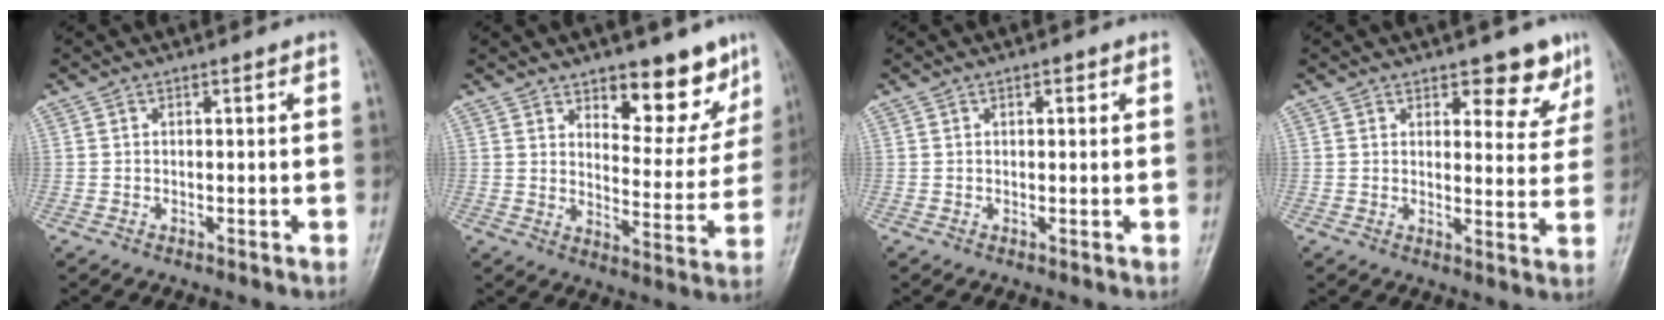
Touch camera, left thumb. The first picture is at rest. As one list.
[{"total": 11.7, "force": [8.0, 5.3, 6.6], "torque": [-0.043, -0.056, 0.119]}, {"total": 1.1, "force": [0.5, 0.5, 0.9], "torque": [-0.010, 0.002, 0.005]}, {"total": 7.0, "force": [4.9, 3.3, 3.7], "torque": [-0.006, -0.029, 0.061]}]